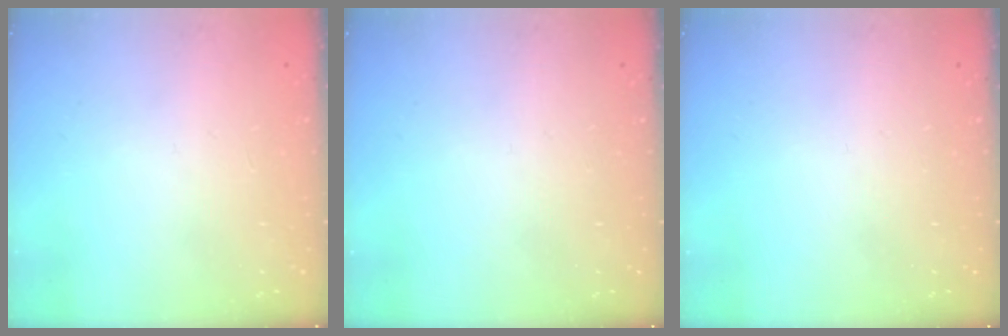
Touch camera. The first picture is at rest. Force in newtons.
{"total": 0.0}
{"total": 0.0}